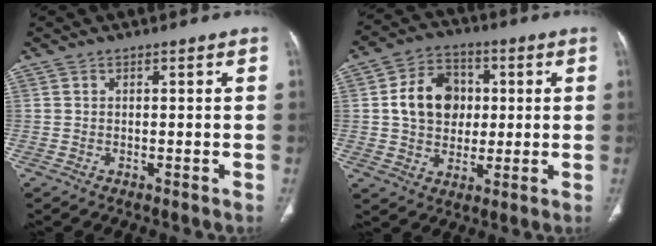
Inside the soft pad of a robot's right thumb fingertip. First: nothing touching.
{"total": 12.3, "force": [1.4, 9.8, 7.2], "torque": [-0.089, 0.010, 0.021]}